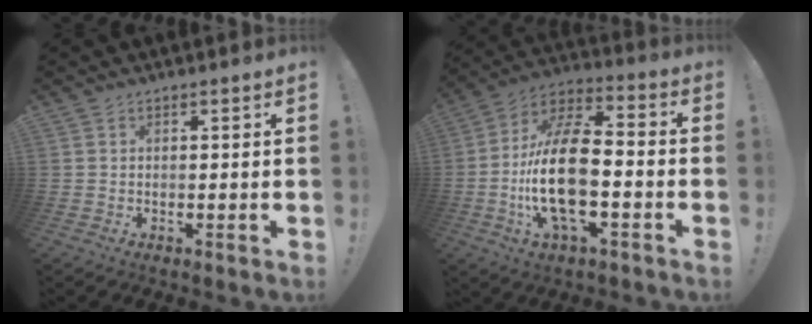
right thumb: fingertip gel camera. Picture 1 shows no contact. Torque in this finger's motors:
{"motor_torque": [2.44, 2.56, 0.38, -0.08, 0.38]}